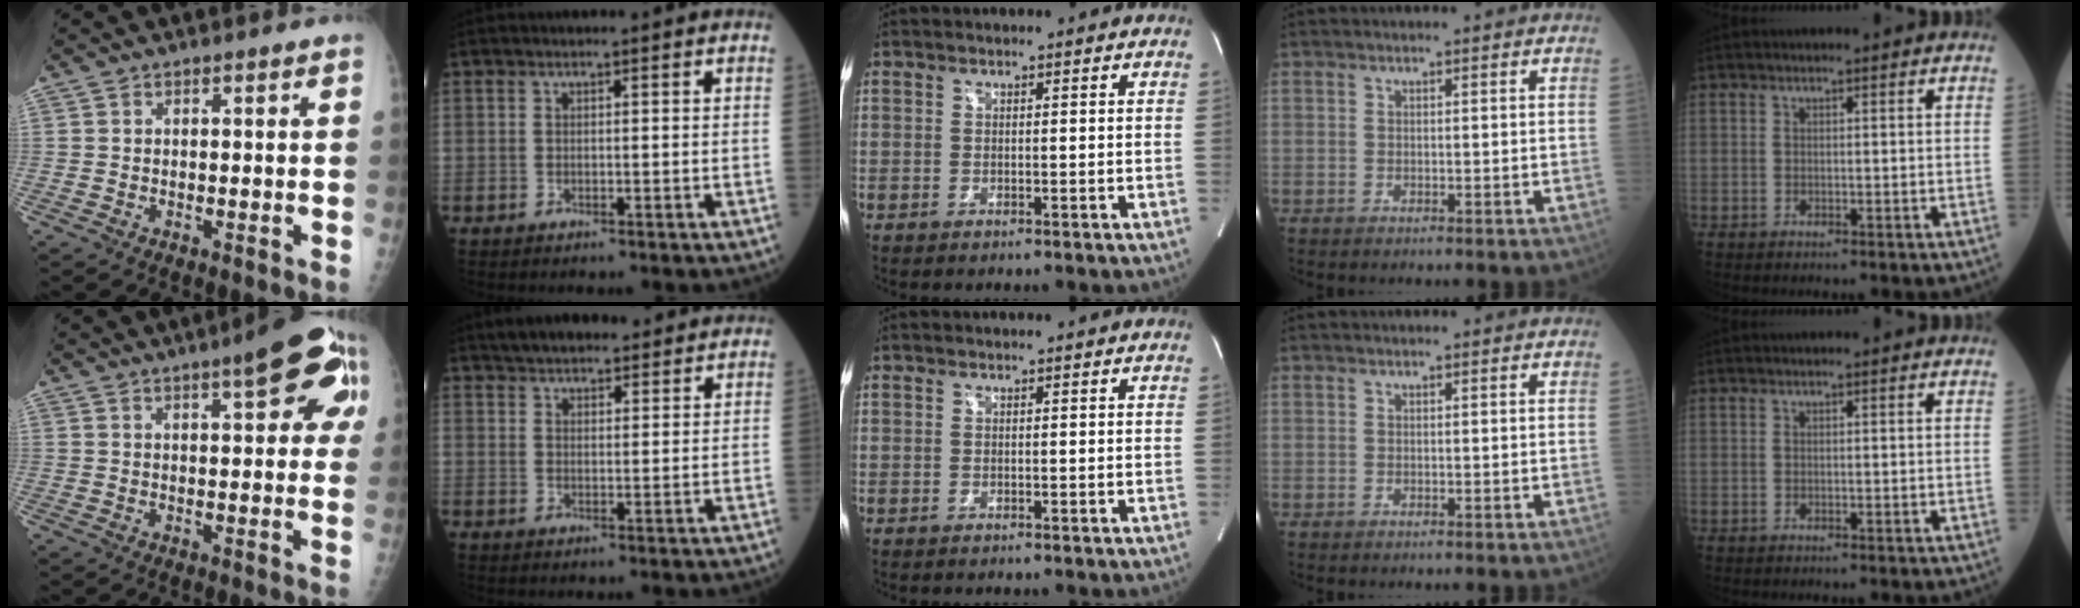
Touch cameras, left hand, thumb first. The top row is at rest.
{"thumb": {"total": 13.3, "force": [5.0, 4.2, 11.6], "torque": [-0.111, 0.007, 0.051]}, "index": {"total": 9.8, "force": [8.6, 2.7, 3.7], "torque": [-0.048, 0.025, 0.125]}}